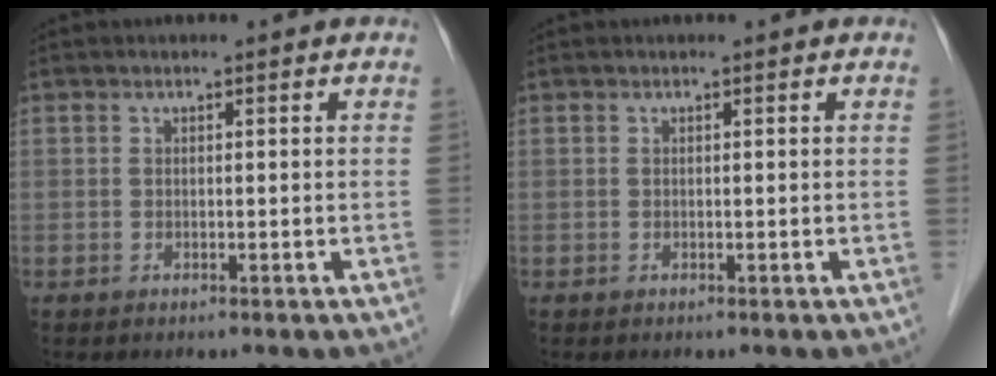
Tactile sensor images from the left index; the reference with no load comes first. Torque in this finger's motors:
{"motor_torque": [-0.02, 0.10, 0.00, -0.01]}